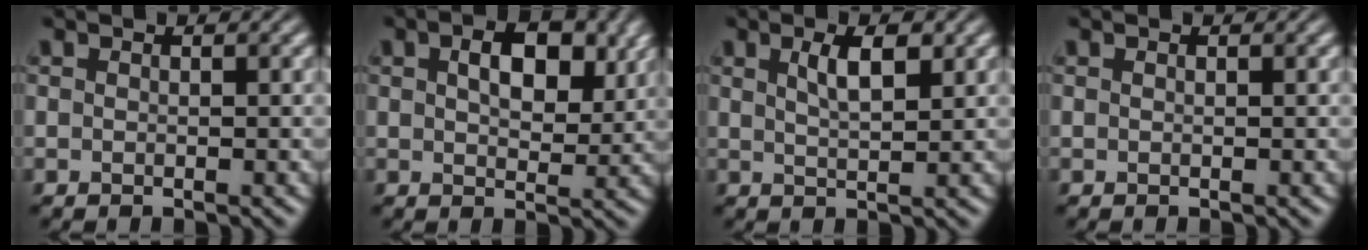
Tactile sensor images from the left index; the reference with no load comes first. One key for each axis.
{"total": 4.9, "fx": 1.8, "fy": 2.7, "fz": 3.7, "tx": -0.060, "ty": 0.001, "tz": 0.028}
{"total": 3.0, "fx": 1.4, "fy": 0.8, "fz": 2.5, "tx": -0.040, "ty": 0.004, "tz": 0.024}
{"total": 0.0}